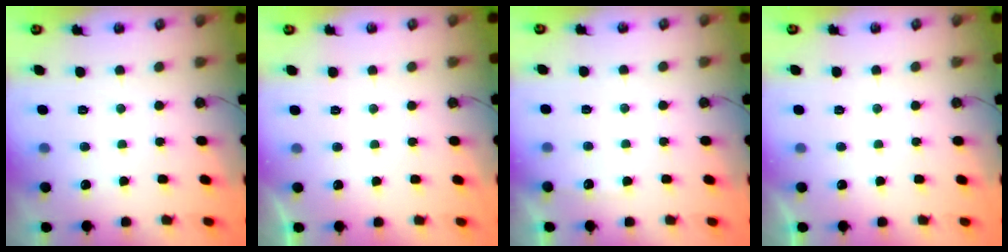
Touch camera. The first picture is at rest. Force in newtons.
{"total": 0.0}
{"total": 3.8, "press": 3.8, "slide": 0.5}
{"total": 0.0}